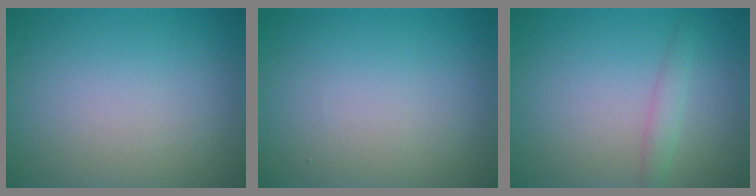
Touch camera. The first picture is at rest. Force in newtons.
{"total": 0.0}
{"total": 1.5, "press": 1.5, "slide": 0.0}